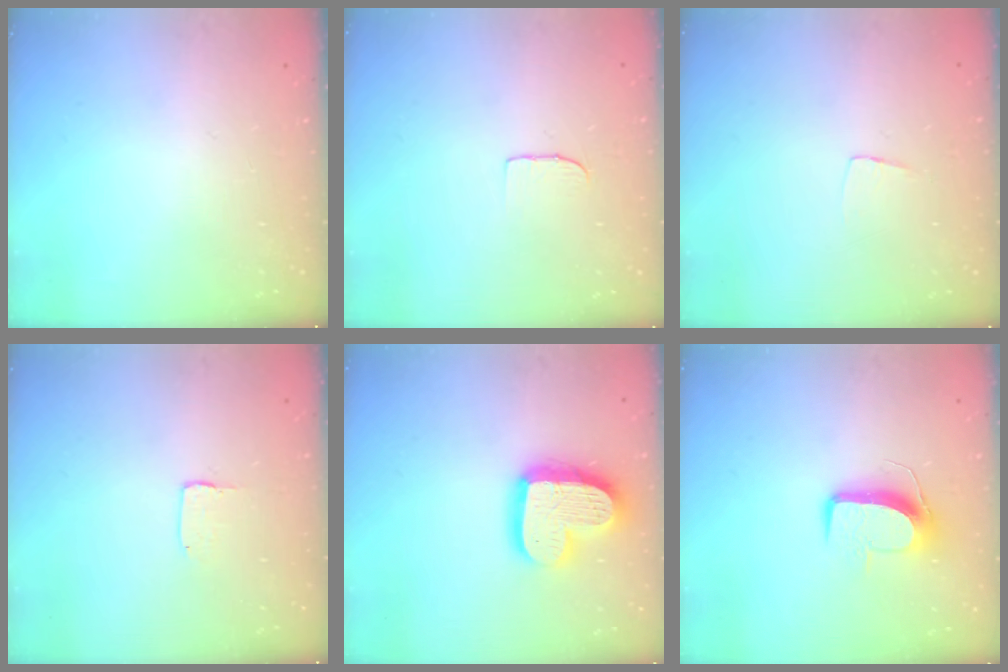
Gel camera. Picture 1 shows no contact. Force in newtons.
{"total": 4.3, "press": 4.3, "slide": 0.3}
{"total": 3.5, "press": 3.5, "slide": 0.2}
{"total": 2.0, "press": 2.0, "slide": 0.1}
{"total": 17.7, "press": 17.7, "slide": 1.1}
{"total": 9.6, "press": 9.6, "slide": 0.2}